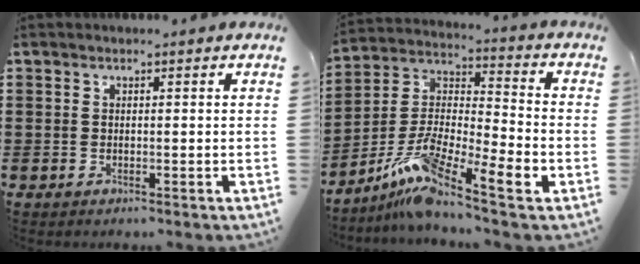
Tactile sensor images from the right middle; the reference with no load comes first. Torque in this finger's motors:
{"motor_torque": [1.12, -1.02, 0.83, 0.21]}